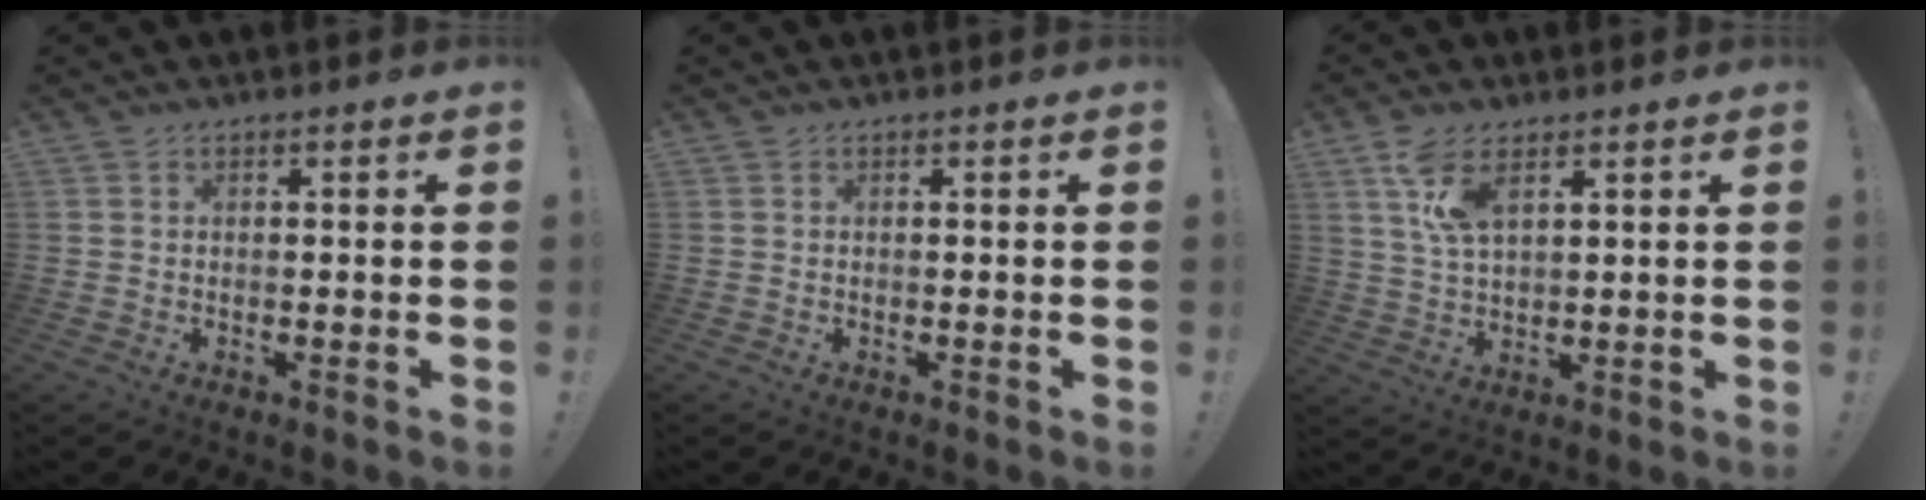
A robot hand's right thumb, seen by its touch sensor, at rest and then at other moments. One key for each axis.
{"total": 0.0}
{"total": 8.0, "fx": 4.4, "fy": 3.3, "fz": 5.9, "tx": -0.111, "ty": -0.010, "tz": 0.081}